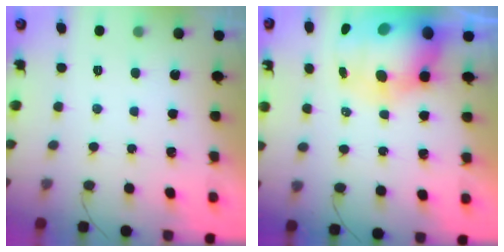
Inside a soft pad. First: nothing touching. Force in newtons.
{"total": 18.2, "press": 17.6, "slide": 4.4}